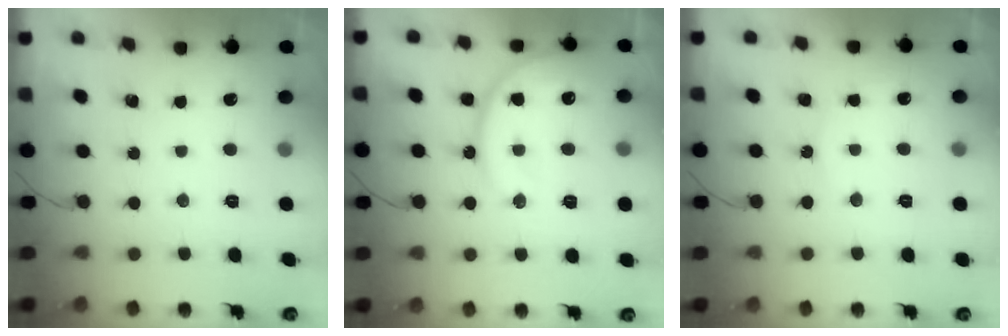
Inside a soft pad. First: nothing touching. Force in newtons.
{"total": 13.6, "press": 13.6, "slide": 0.9}
{"total": 4.6, "press": 4.6, "slide": 0.5}